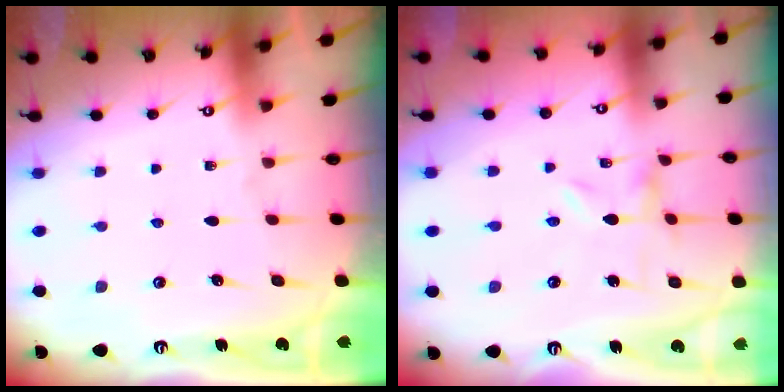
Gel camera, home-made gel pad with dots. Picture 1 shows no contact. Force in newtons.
{"total": 0.0}